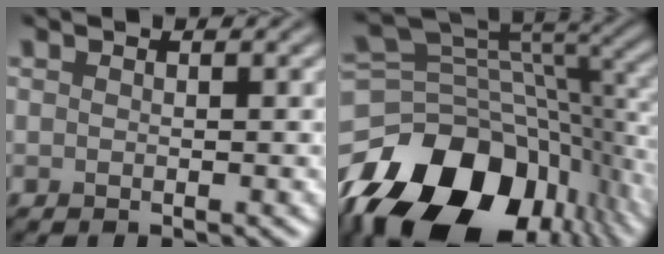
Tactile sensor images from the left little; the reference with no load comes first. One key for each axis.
{"total": 16.0, "fx": -8.7, "fy": 9.6, "fz": 9.5, "tx": -0.186, "ty": -0.001, "tz": -0.149}